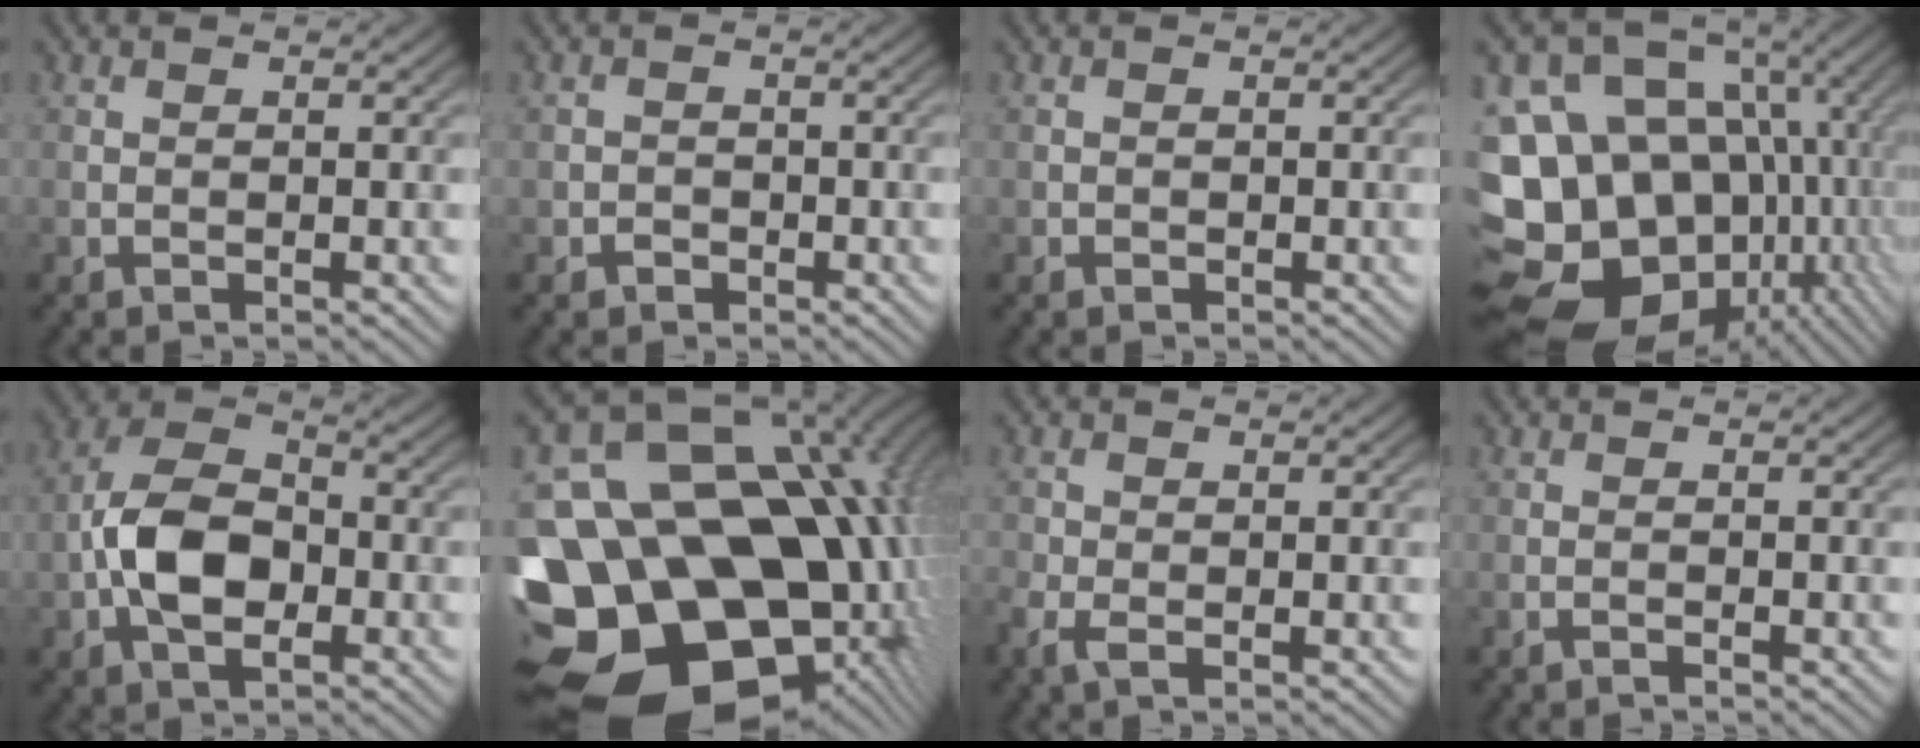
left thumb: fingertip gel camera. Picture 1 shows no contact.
{"total": 1.9, "force": [-0.9, 1.6, 0.4], "torque": [0.004, -0.002, -0.019]}
{"total": 0.7, "force": [-0.3, 0.7, 0.1], "torque": [0.004, -0.004, -0.007]}
{"total": 21.2, "force": [-3.1, 16.3, 13.2], "torque": [-0.274, 0.012, -0.017]}
{"total": 9.5, "force": [-2.2, 5.7, 7.3], "torque": [-0.152, 0.012, -0.049]}
{"total": 22.8, "force": [-3.1, 16.8, 15.2], "torque": [-0.285, -0.037, -0.039]}
{"total": 2.6, "force": [-1.3, 1.5, 1.7], "torque": [-0.045, -0.005, -0.029]}
{"total": 0.6, "force": [-0.5, 0.0, 0.3], "torque": [-0.007, 0.002, -0.012]}